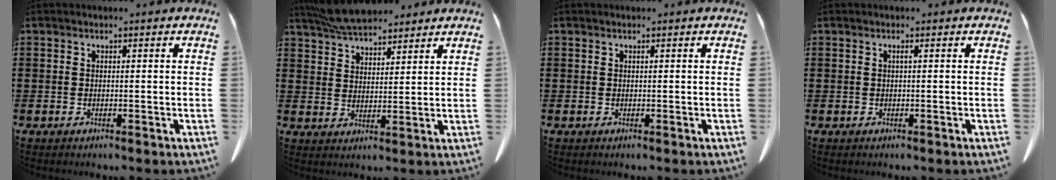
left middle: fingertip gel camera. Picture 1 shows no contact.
{"total": 7.0, "force": [6.4, 1.7, 2.5], "torque": [-0.068, -0.011, 0.121]}
{"total": 0.0}
{"total": 0.7, "force": [0.0, -0.1, 0.7], "torque": [-0.011, -0.002, 0.000]}